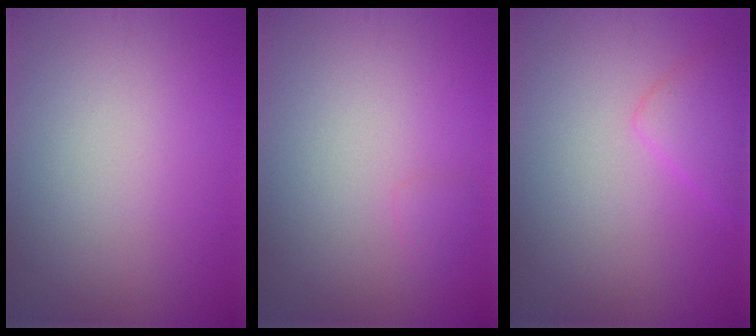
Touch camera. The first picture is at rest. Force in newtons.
{"total": 0.6, "press": 0.6, "slide": 0.1}
{"total": 2.3, "press": 2.3, "slide": 0.1}